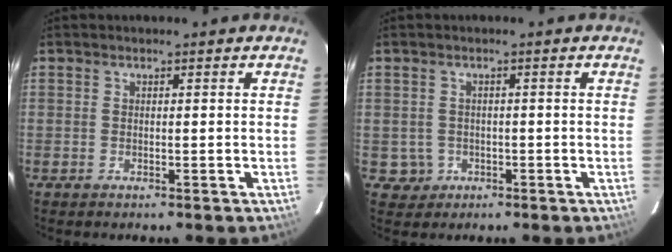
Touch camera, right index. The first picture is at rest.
{"total": 3.1, "force": [-0.6, 3.0, 0.2], "torque": [-0.009, 0.008, -0.001]}